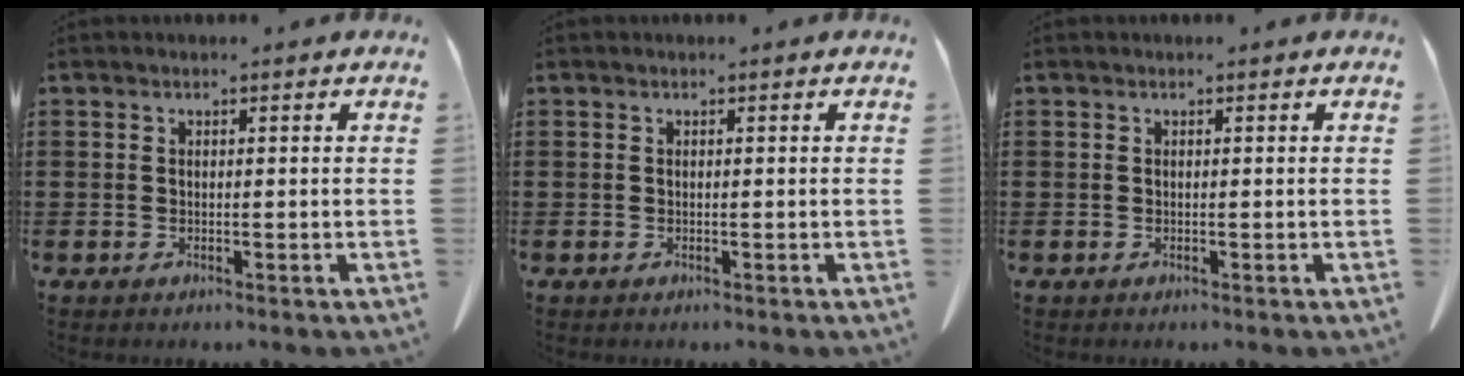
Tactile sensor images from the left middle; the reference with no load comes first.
{"total": 0.0}
{"total": 0.0}